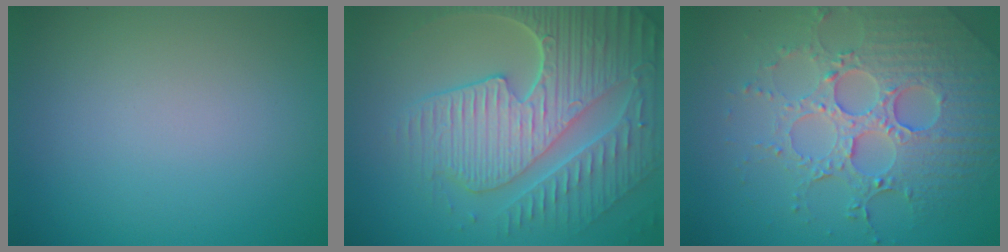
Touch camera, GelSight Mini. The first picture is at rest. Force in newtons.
{"total": 8.8, "press": 6.4, "slide": 6.1}
{"total": 6.4, "press": 5.1, "slide": 3.8}